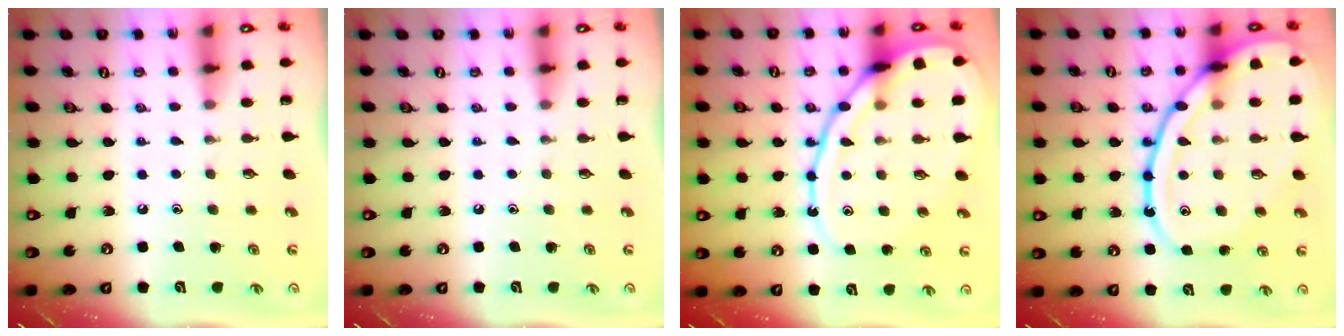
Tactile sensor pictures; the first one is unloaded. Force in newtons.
{"total": 0.0}
{"total": 16.6, "press": 16.6, "slide": 1.2}
{"total": 20.7, "press": 20.6, "slide": 2.0}